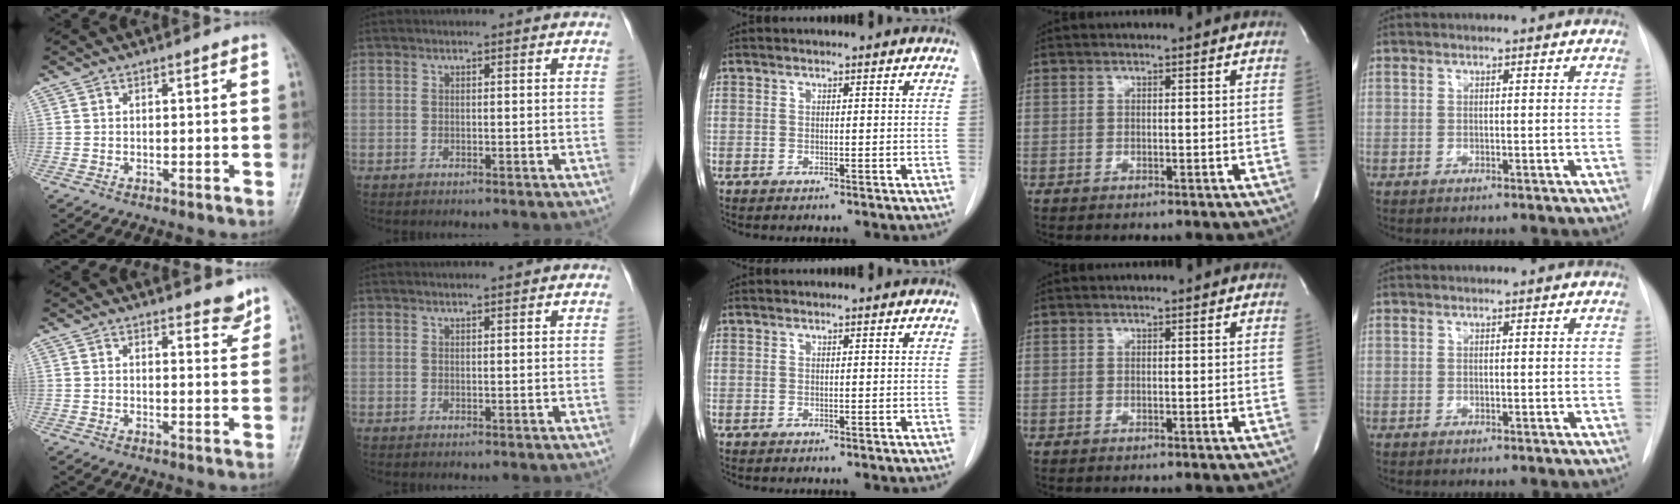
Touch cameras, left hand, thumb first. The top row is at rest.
{"thumb": {"total": 3.5, "force": [3.0, 1.1, 1.5], "torque": [-0.002, -0.023, 0.035]}, "index": {"total": 1.5, "force": [1.3, -0.1, 0.6], "torque": [-0.008, 0.009, 0.023]}}